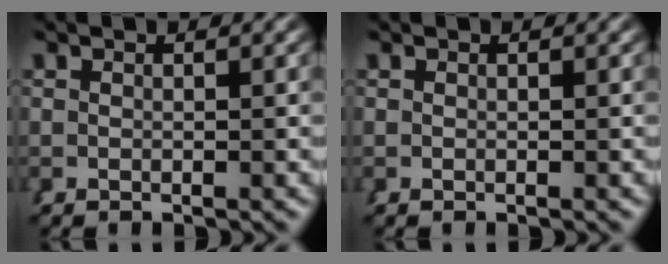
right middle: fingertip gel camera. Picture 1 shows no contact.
{"total": 0.0}